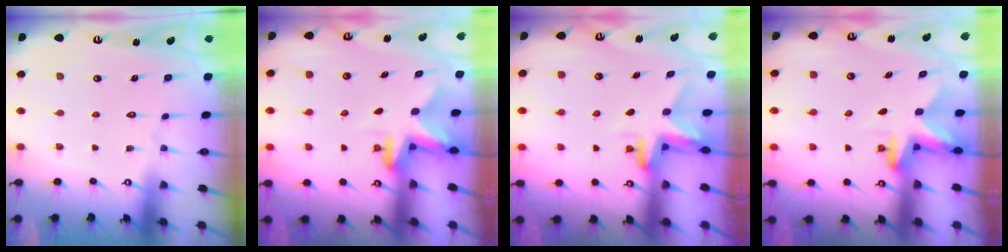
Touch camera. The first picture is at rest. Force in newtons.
{"total": 2.4, "press": 2.3, "slide": 0.4}
{"total": 2.9, "press": 2.9, "slide": 0.2}
{"total": 2.6, "press": 2.6, "slide": 0.5}